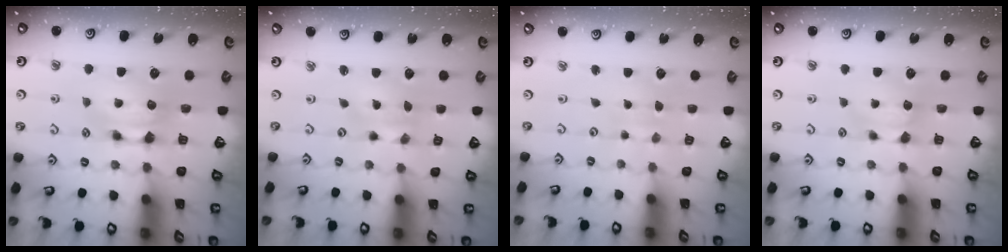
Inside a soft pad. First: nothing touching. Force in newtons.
{"total": 2.1, "press": 1.8, "slide": 1.1}
{"total": 5.4, "press": 5.4, "slide": 0.3}
{"total": 1.8, "press": 1.7, "slide": 0.5}